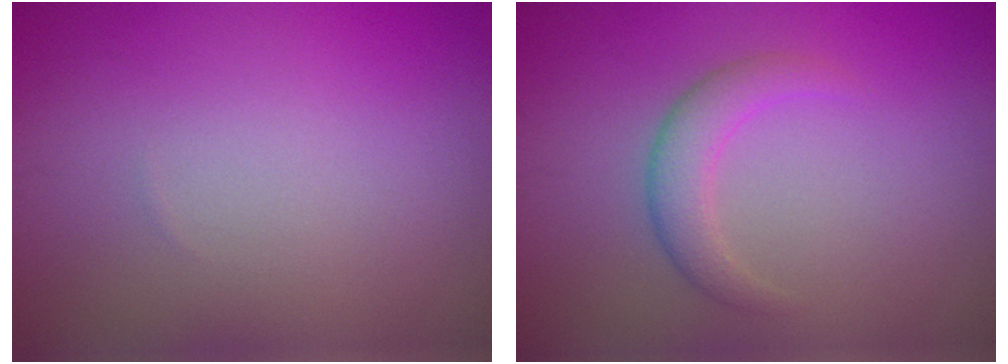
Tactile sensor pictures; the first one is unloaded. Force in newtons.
{"total": 2.7, "press": 2.7, "slide": 0.1}